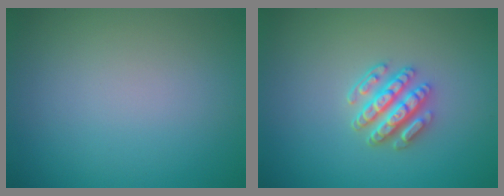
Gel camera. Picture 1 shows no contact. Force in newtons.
{"total": 3.8, "press": 3.2, "slide": 2.0}